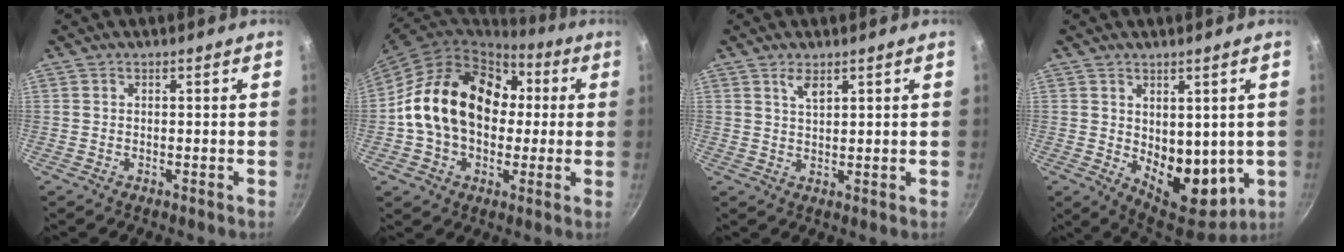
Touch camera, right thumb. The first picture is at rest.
{"total": 22.2, "force": [2.0, 16.4, 14.8], "torque": [-0.233, 0.043, 0.030]}
{"total": 3.0, "force": [1.8, 1.2, 2.1], "torque": [-0.035, -0.012, 0.036]}
{"total": 12.3, "force": [0.3, 8.1, 9.2], "torque": [-0.091, -0.038, 0.025]}